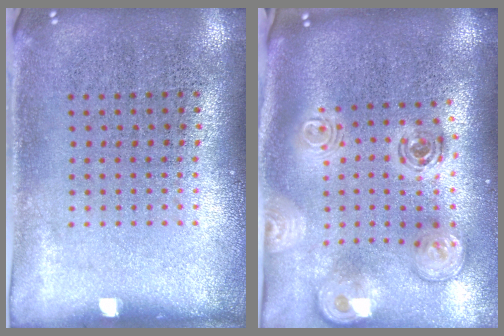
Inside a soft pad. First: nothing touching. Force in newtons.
{"total": 2.5, "press": 1.9, "slide": 1.6}